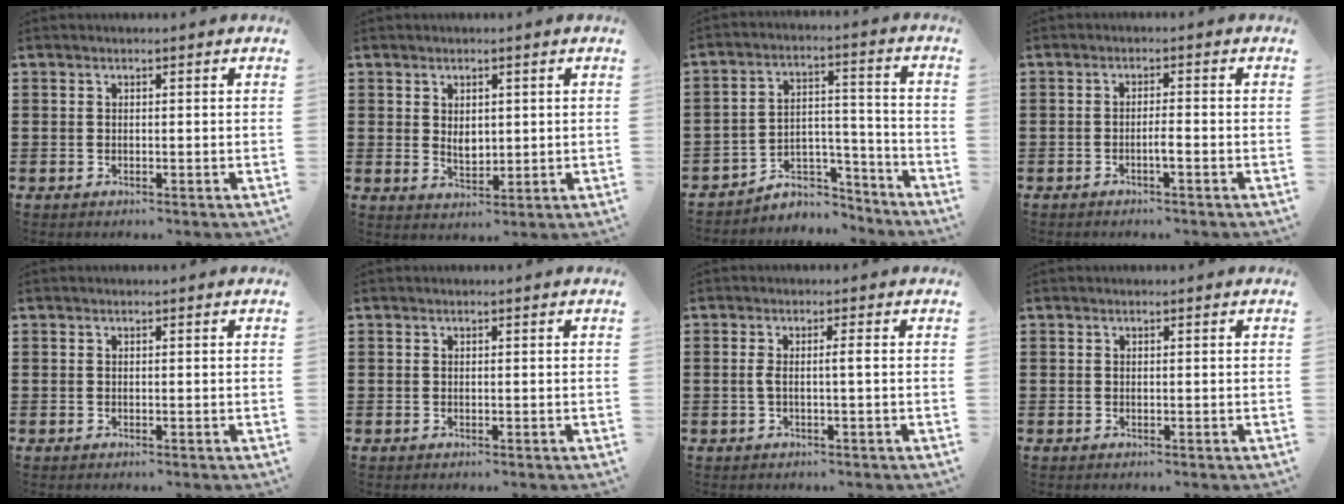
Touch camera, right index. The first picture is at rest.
{"total": 2.7, "force": [0.6, 1.7, 2.0], "torque": [-0.035, 0.003, 0.008]}
{"total": 5.3, "force": [-4.4, 2.6, 1.4], "torque": [-0.028, 0.015, -0.087]}
{"total": 1.9, "force": [-1.1, -0.1, 1.5], "torque": [-0.026, -0.004, -0.020]}
{"total": 0.0}
{"total": 0.0}
{"total": 2.2, "force": [-0.3, 0.0, 2.2], "torque": [-0.043, -0.001, -0.007]}
{"total": 0.0}